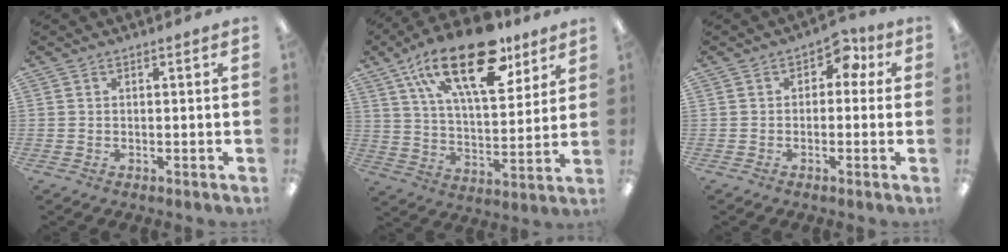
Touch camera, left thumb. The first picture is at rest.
{"total": 24.3, "force": [14.8, 10.3, 16.2], "torque": [-0.263, -0.068, 0.251]}
{"total": 4.5, "force": [0.7, 3.2, 3.1], "torque": [-0.038, 0.006, 0.006]}